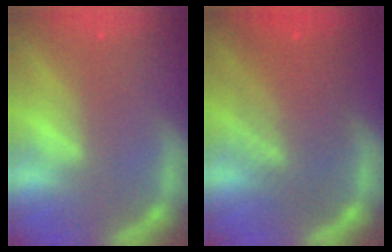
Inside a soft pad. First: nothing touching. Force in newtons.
{"total": 7.6}